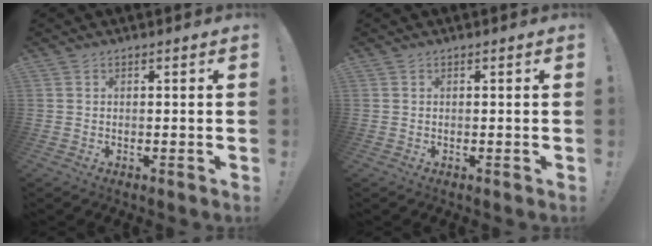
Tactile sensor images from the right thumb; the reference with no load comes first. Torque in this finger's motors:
{"motor_torque": [-0.17, -0.01, -0.08, -0.23, 0.01]}